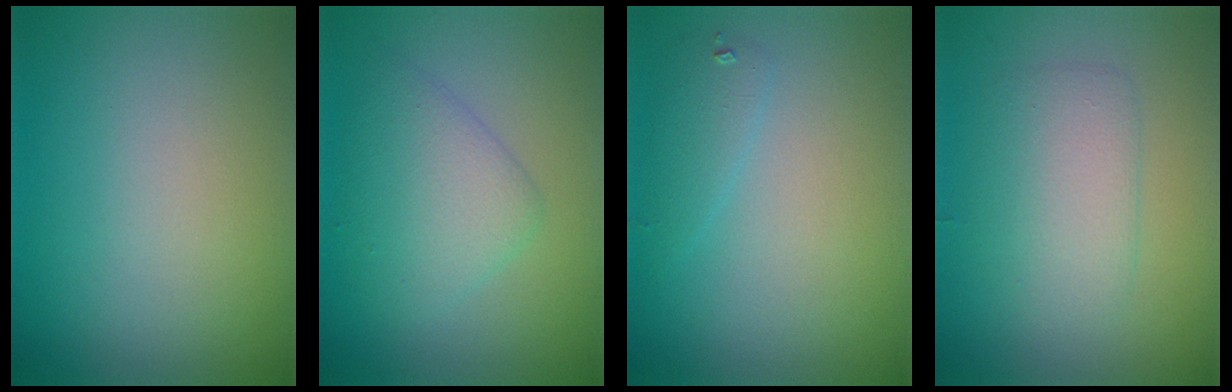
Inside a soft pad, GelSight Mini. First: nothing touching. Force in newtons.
{"total": 3.8, "press": 3.7, "slide": 0.3}
{"total": 1.4, "press": 1.4, "slide": 0.0}
{"total": 3.4, "press": 3.4, "slide": 0.0}